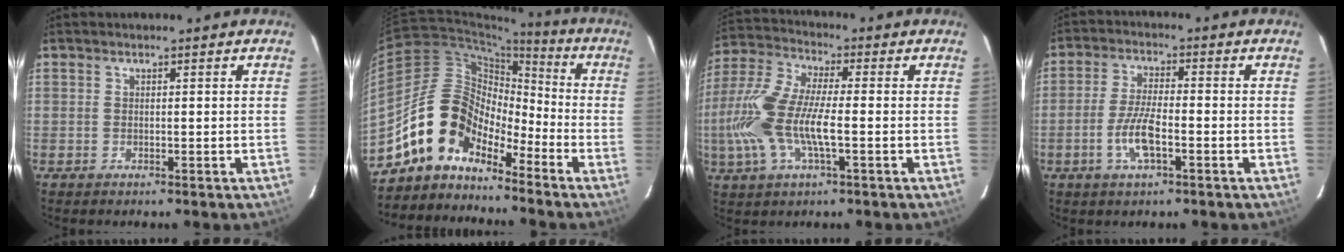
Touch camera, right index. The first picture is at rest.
{"total": 11.3, "force": [-8.9, 5.8, 3.9], "torque": [-0.064, 0.033, -0.178]}
{"total": 15.1, "force": [-2.7, 4.5, 14.1], "torque": [-0.304, 0.000, -0.059]}
{"total": 7.0, "force": [-2.7, 1.9, 6.2], "torque": [-0.130, -0.001, -0.053]}